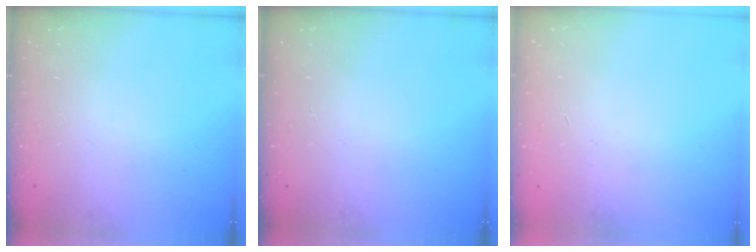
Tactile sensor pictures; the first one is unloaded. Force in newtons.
{"total": 0.0}
{"total": 0.6, "press": 0.5, "slide": 0.2}